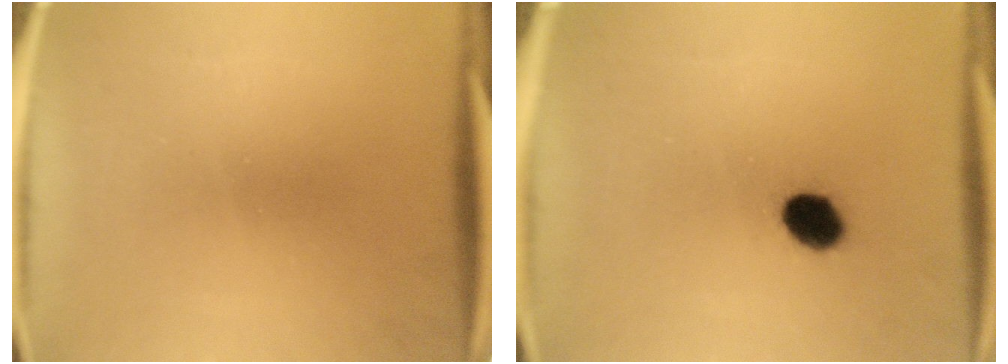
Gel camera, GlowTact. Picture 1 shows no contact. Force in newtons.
{"total": 6.4}